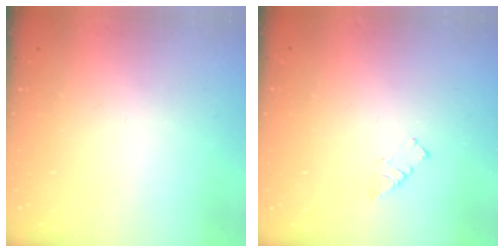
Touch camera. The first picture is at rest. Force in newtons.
{"total": 2.9, "press": 2.9, "slide": 0.4}